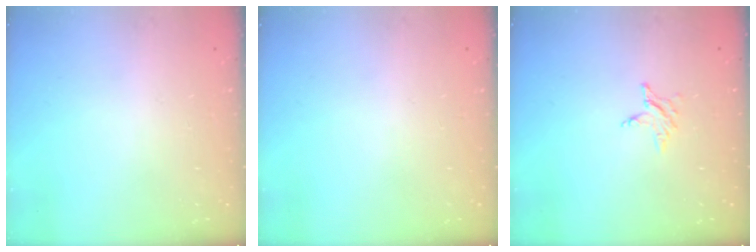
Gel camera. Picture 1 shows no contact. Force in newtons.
{"total": 0.0}
{"total": 2.9, "press": 2.9, "slide": 0.3}